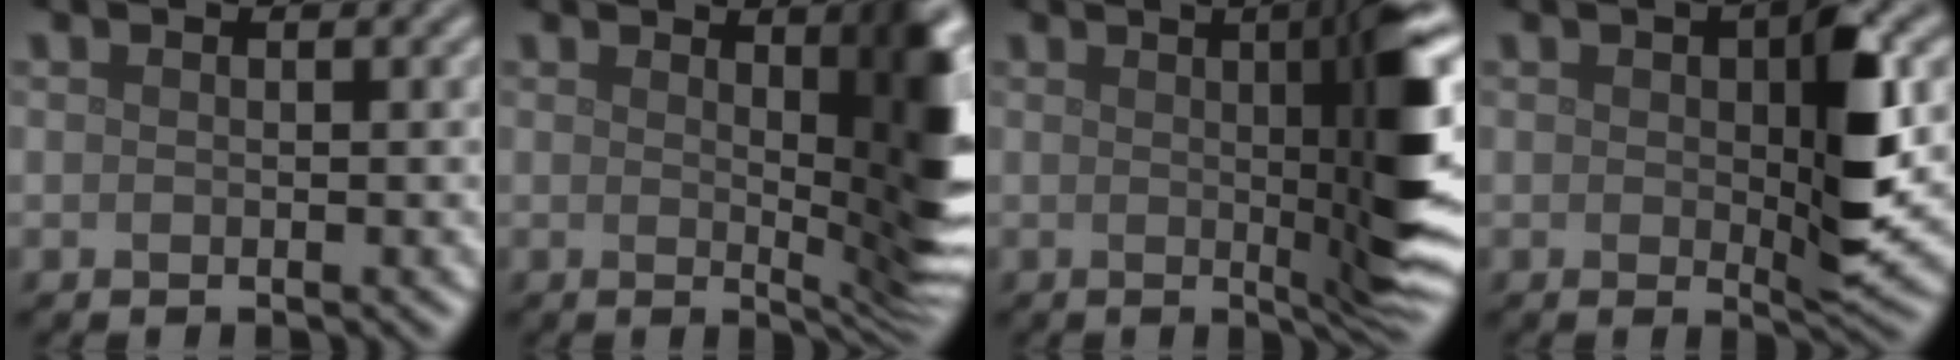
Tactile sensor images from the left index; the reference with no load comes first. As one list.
[{"total": 7.9, "force": [2.0, 1.8, 7.5], "torque": [-0.081, -0.005, 0.032]}, {"total": 10.3, "force": [1.0, 1.8, 10.1], "torque": [-0.117, 0.007, 0.017]}, {"total": 6.5, "force": [0.5, 2.0, 6.1], "torque": [-0.091, -0.002, 0.009]}]